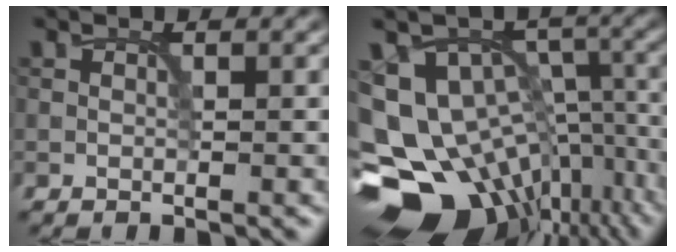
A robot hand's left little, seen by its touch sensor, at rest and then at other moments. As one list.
[{"total": 16.5, "force": [-7.5, 11.6, 8.9], "torque": [-0.170, -0.016, -0.082]}]